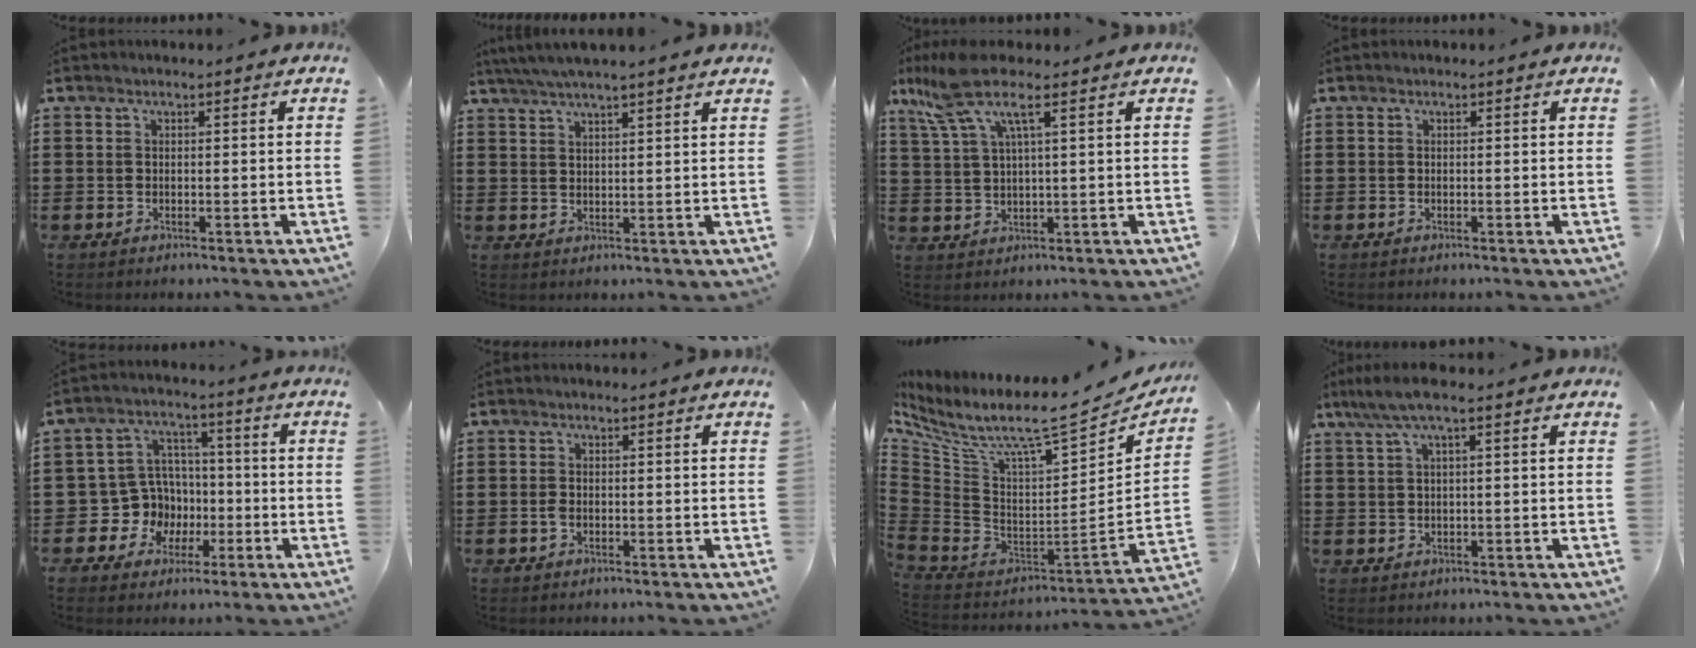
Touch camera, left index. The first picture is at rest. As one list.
[{"total": 4.0, "force": [3.6, -0.4, 1.7], "torque": [-0.042, -0.009, 0.065]}, {"total": 7.6, "force": [4.4, 1.5, 6.1], "torque": [-0.148, -0.007, 0.074]}, {"total": 0.0}, {"total": 8.6, "force": [-1.1, 8.2, 2.2], "torque": [-0.094, 0.002, -0.014]}, {"total": 1.3, "force": [-0.3, 0.6, 1.1], "torque": [-0.023, -0.001, -0.006]}, {"total": 9.3, "force": [6.5, 1.3, 6.4], "torque": [-0.132, -0.071, 0.099]}, {"total": 3.8, "force": [1.6, 0.5, 3.4], "torque": [-0.076, 0.001, 0.026]}]